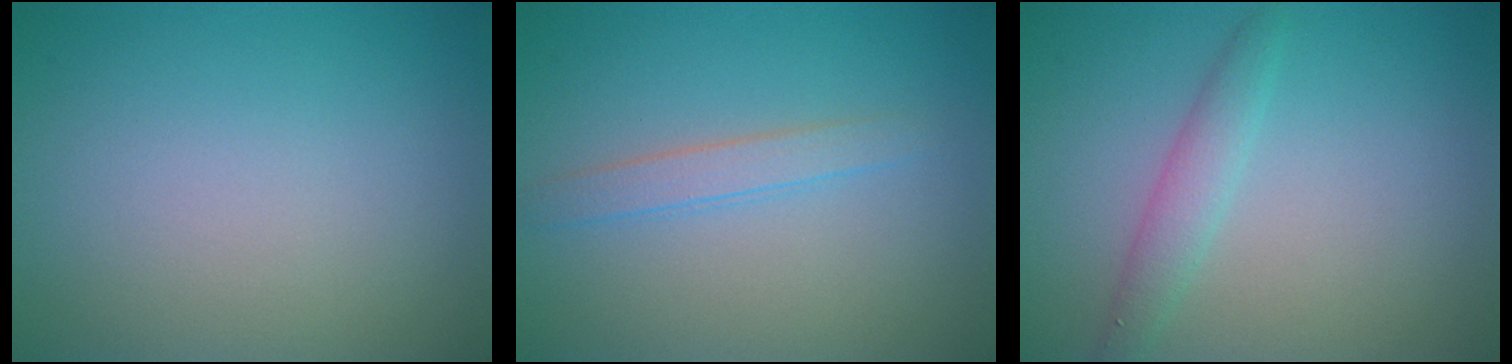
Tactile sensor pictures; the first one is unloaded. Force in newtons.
{"total": 1.7, "press": 1.7, "slide": 0.1}
{"total": 2.0, "press": 2.0, "slide": 0.0}